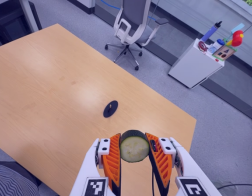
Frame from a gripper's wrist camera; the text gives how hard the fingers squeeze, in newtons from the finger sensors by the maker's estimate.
{"total": 10.7, "left": 10.1, "right": 11.2}